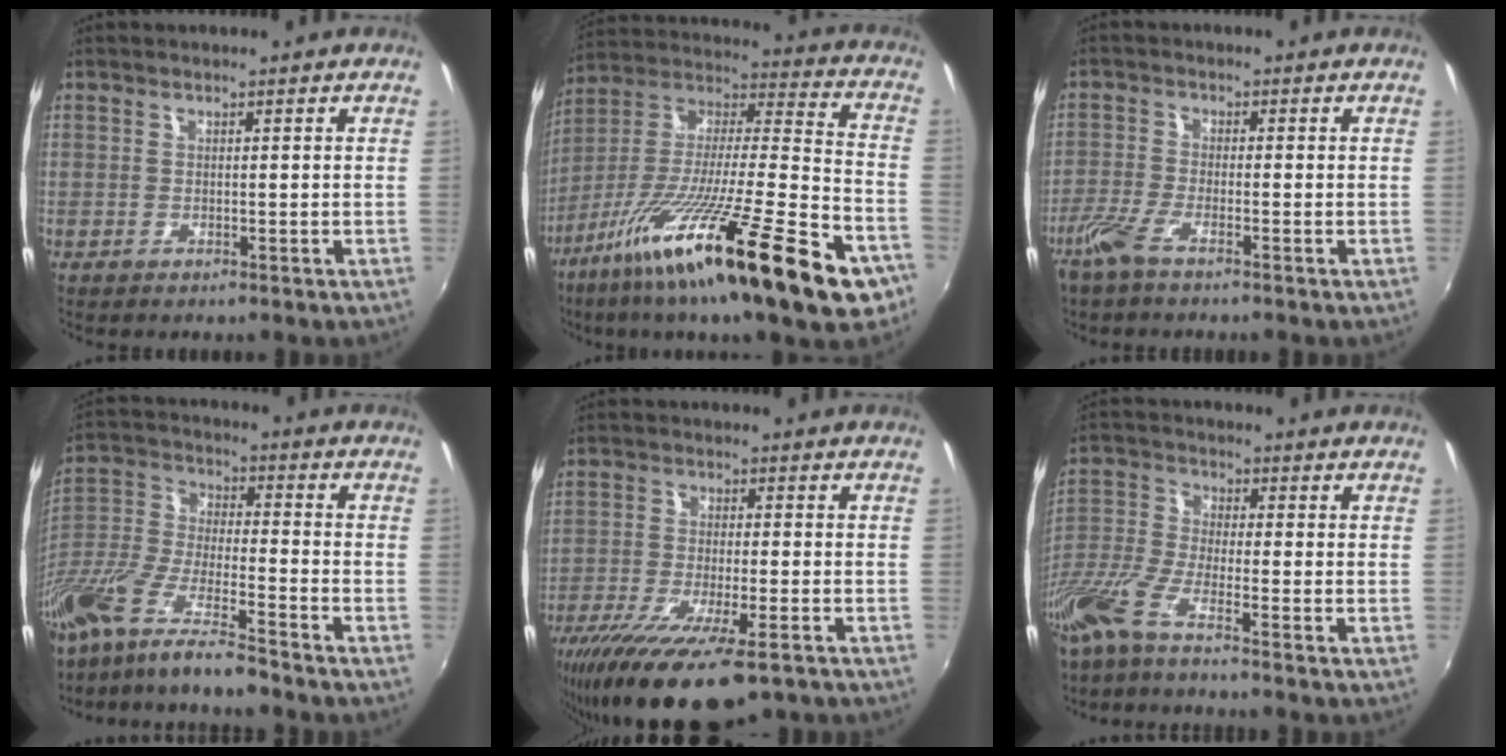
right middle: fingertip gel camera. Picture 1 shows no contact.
{"total": 31.9, "force": [-18.9, 4.9, 25.2], "torque": [-0.398, -0.054, -0.308]}
{"total": 4.4, "force": [-3.2, 0.6, 2.9], "torque": [-0.077, -0.009, -0.069]}
{"total": 14.8, "force": [-11.3, 1.9, 9.3], "torque": [-0.194, -0.024, -0.220]}
{"total": 16.8, "force": [-11.5, 3.9, 11.7], "torque": [-0.229, -0.065, -0.189]}
{"total": 8.1, "force": [-5.9, 0.3, 5.6], "torque": [-0.124, -0.019, -0.119]}